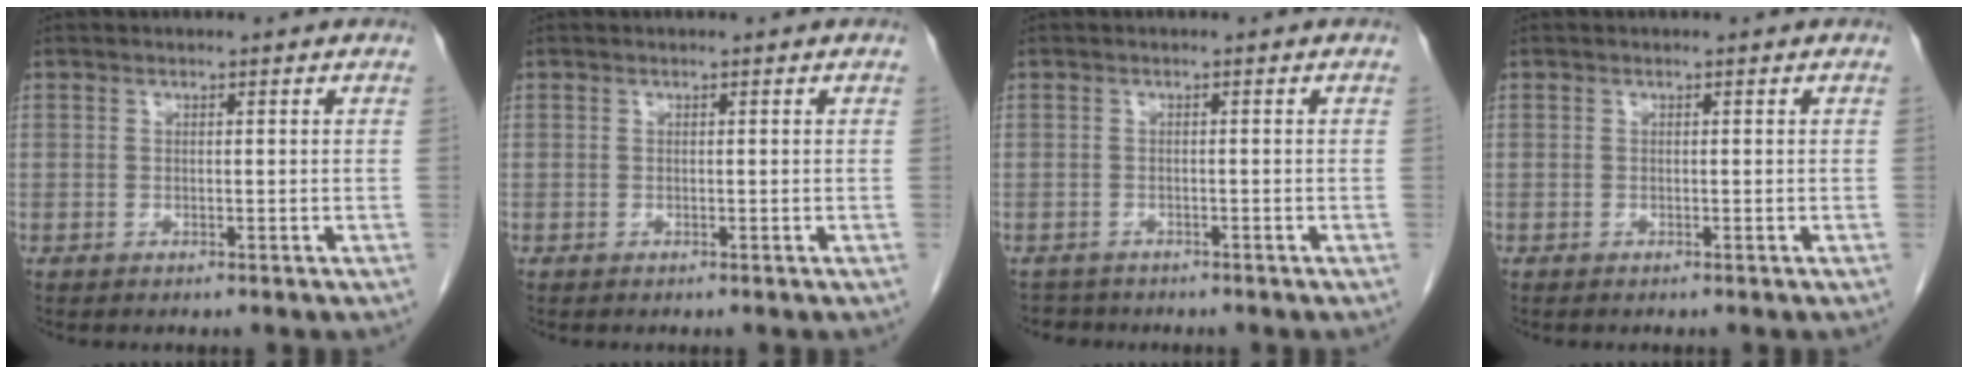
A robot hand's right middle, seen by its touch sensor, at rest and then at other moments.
{"total": 0.0}
{"total": 2.4, "force": [-2.1, 1.0, -0.4], "torque": [0.000, -0.003, -0.035]}
{"total": 0.0}